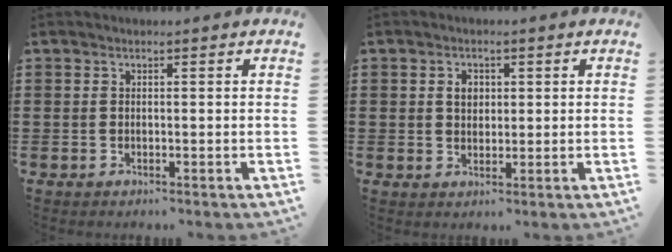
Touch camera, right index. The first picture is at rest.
{"total": 2.5, "force": [0.7, 1.8, 1.6], "torque": [-0.037, 0.009, 0.011]}